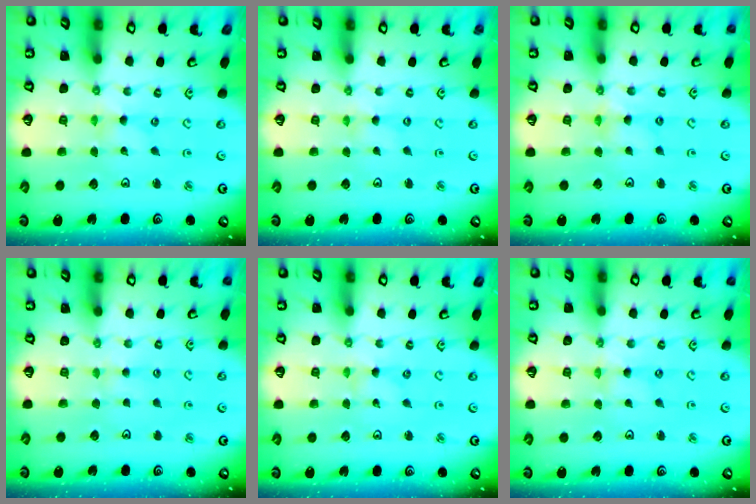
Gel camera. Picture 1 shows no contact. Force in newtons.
{"total": 0.0}
{"total": 3.6, "press": 3.6, "slide": 0.3}
{"total": 2.2, "press": 2.2, "slide": 0.4}
{"total": 0.0}
{"total": 0.0}